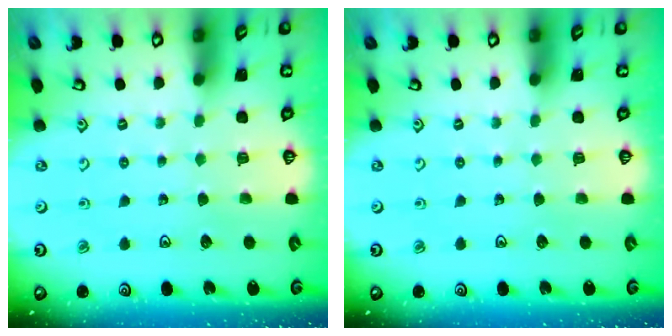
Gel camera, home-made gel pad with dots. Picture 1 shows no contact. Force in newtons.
{"total": 0.0}